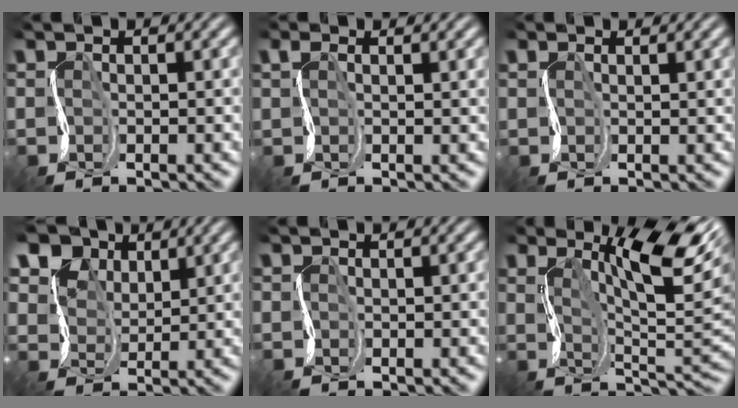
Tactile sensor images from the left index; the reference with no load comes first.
{"total": 1.6, "force": [1.3, 0.8, 0.5], "torque": [-0.003, 0.010, 0.018]}
{"total": 1.3, "force": [1.1, 0.7, 0.0], "torque": [0.014, 0.007, 0.014]}
{"total": 6.7, "force": [4.9, 4.4, 1.3], "torque": [-0.053, 0.001, 0.085]}
{"total": 0.0}
{"total": 10.1, "force": [4.4, 3.5, 8.3], "torque": [-0.124, 0.006, 0.068]}